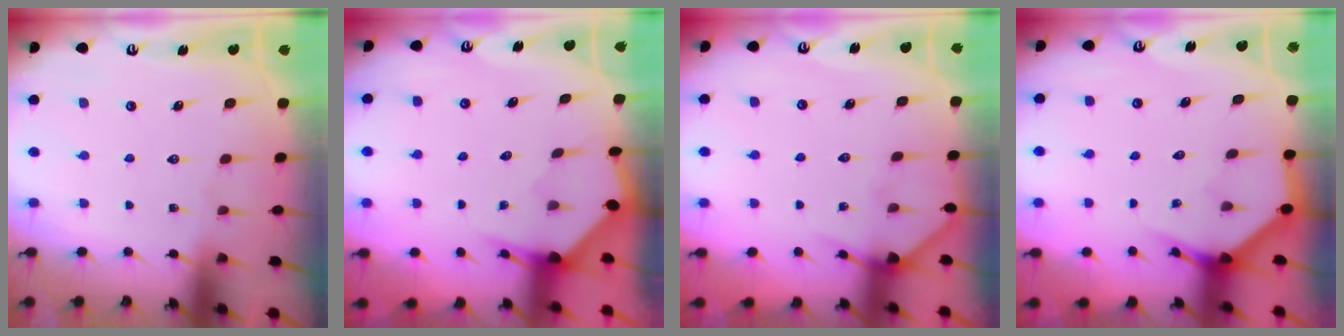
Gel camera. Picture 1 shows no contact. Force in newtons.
{"total": 3.3, "press": 3.3, "slide": 0.3}
{"total": 5.7, "press": 5.7, "slide": 0.5}
{"total": 3.9, "press": 3.9, "slide": 0.4}